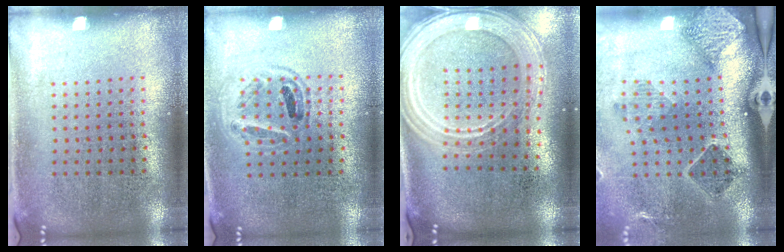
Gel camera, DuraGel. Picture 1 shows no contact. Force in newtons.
{"total": 0.9, "press": 0.9, "slide": 0.4}
{"total": 2.4, "press": 2.0, "slide": 1.3}
{"total": 1.9, "press": 1.6, "slide": 1.0}